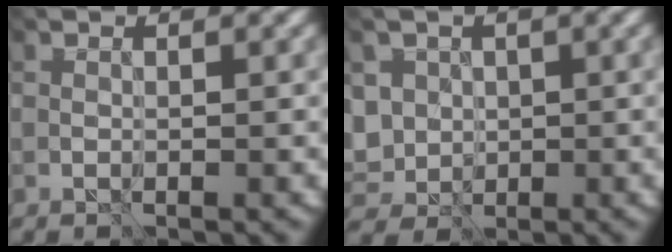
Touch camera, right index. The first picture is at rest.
{"total": 3.6, "force": [0.9, 3.4, 0.7], "torque": [-0.058, 0.014, 0.024]}